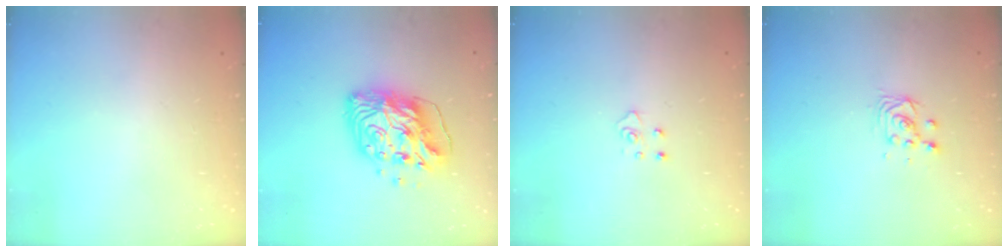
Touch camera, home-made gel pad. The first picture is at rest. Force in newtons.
{"total": 14.8, "press": 14.7, "slide": 1.7}
{"total": 4.1, "press": 4.0, "slide": 0.5}
{"total": 3.5, "press": 3.5, "slide": 0.2}